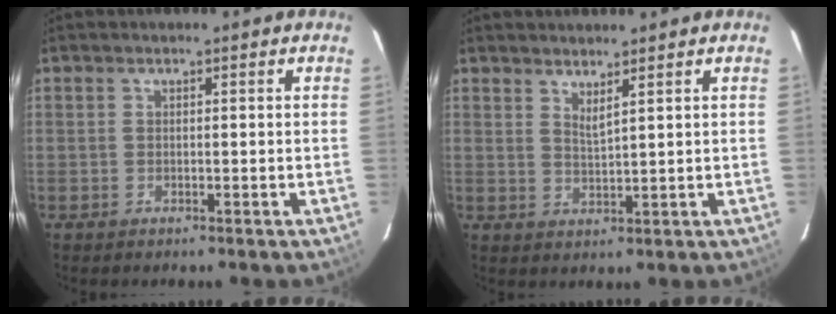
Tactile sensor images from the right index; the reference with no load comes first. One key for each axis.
{"total": 2.6, "fx": 2.1, "fy": -0.2, "fz": 1.6, "tx": -0.028, "ty": -0.004, "tz": 0.033}